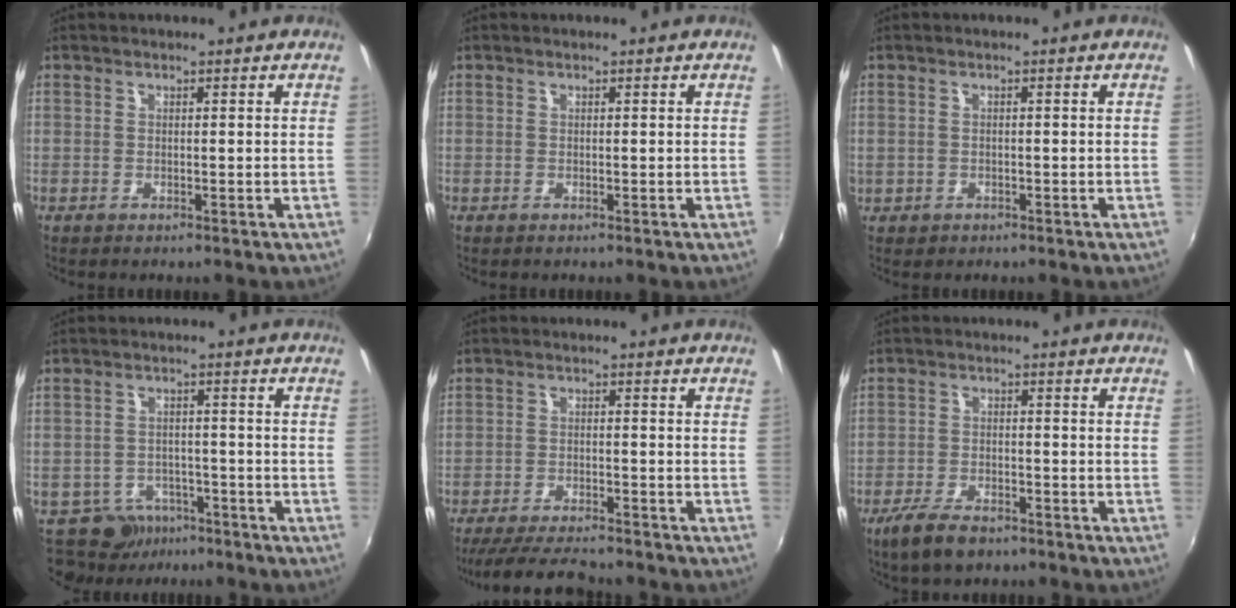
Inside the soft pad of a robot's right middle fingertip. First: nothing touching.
{"total": 0.0}
{"total": 2.0, "force": [-0.6, 1.8, 0.6], "torque": [-0.015, -0.005, -0.007]}
{"total": 6.6, "force": [-4.9, 4.3, 0.9], "torque": [-0.028, 0.009, -0.074]}
{"total": 10.3, "force": [-9.3, 1.4, 4.2], "torque": [-0.107, -0.012, -0.154]}
{"total": 7.2, "force": [-5.3, 2.9, 3.9], "torque": [-0.108, -0.013, -0.096]}